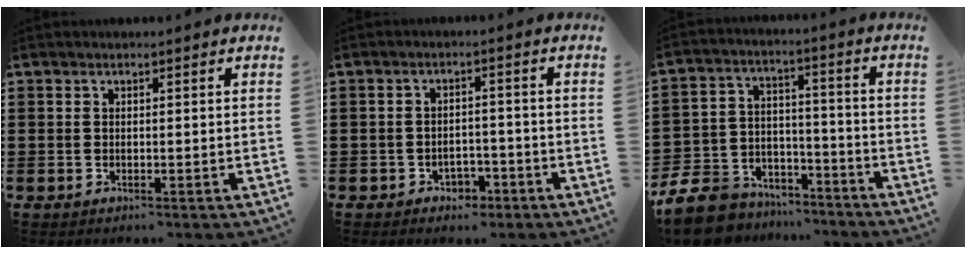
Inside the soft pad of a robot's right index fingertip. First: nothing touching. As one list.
[{"total": 2.4, "force": [-2.0, 1.2, 0.6], "torque": [-0.017, 0.000, -0.042]}, {"total": 10.0, "force": [-9.1, 3.6, 2.2], "torque": [-0.066, 0.029, -0.179]}]